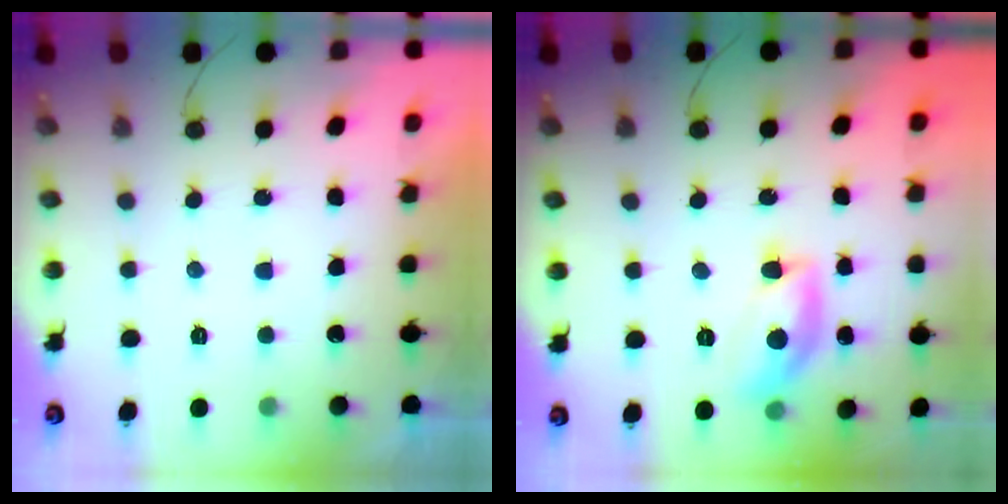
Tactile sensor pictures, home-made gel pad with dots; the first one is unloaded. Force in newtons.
{"total": 13.5, "press": 13.5, "slide": 0.8}